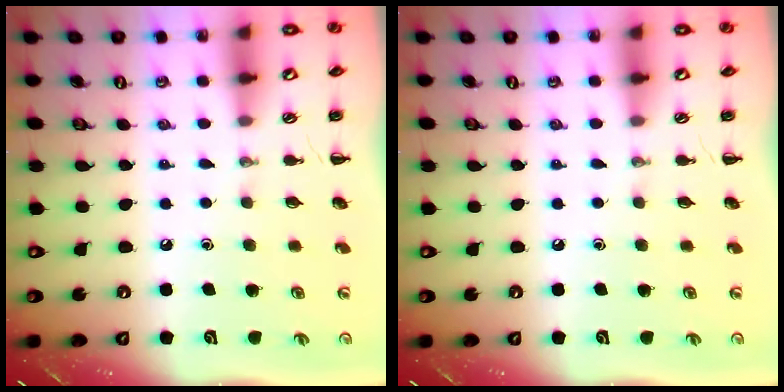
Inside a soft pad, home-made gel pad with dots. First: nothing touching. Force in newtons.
{"total": 0.0}